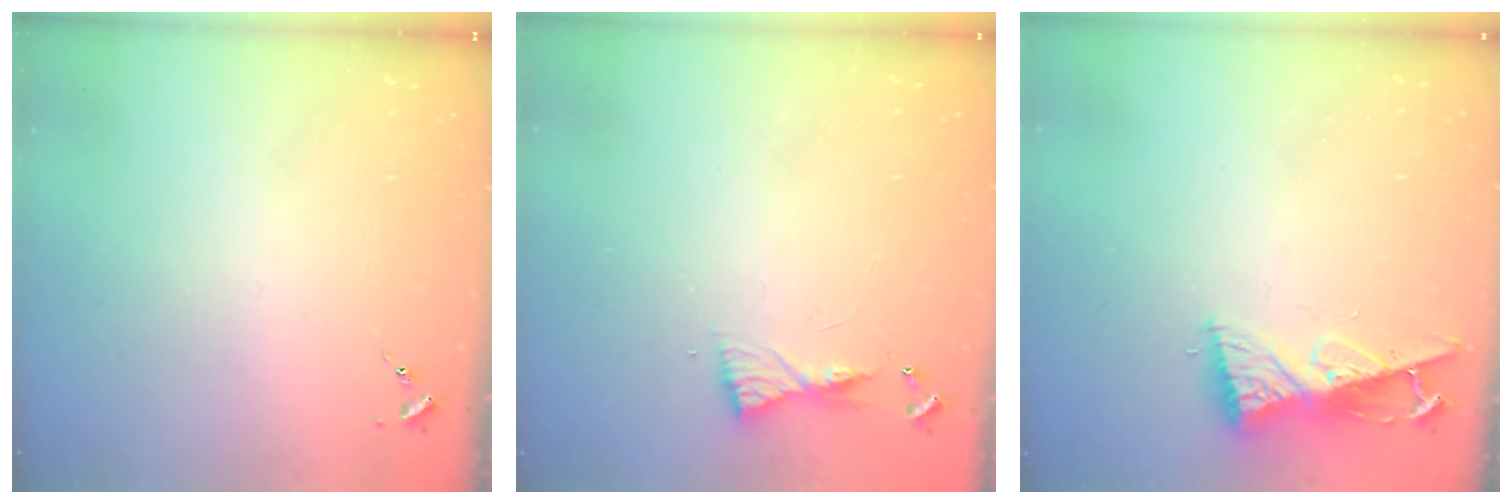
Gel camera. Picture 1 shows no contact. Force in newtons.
{"total": 5.6, "press": 5.6, "slide": 0.5}
{"total": 8.2, "press": 8.2, "slide": 0.7}